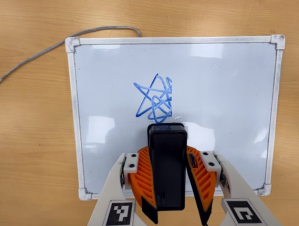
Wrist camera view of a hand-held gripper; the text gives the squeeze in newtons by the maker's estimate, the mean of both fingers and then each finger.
{"total": 10.5, "left": 9.4, "right": 11.7}